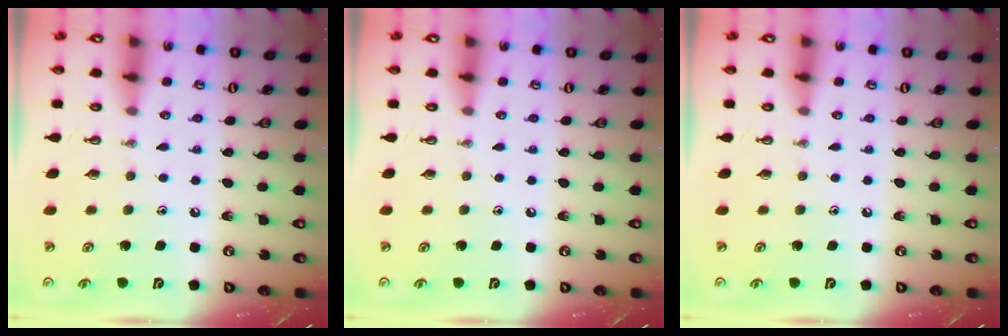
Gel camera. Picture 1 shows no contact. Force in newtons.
{"total": 0.0}
{"total": 0.0}